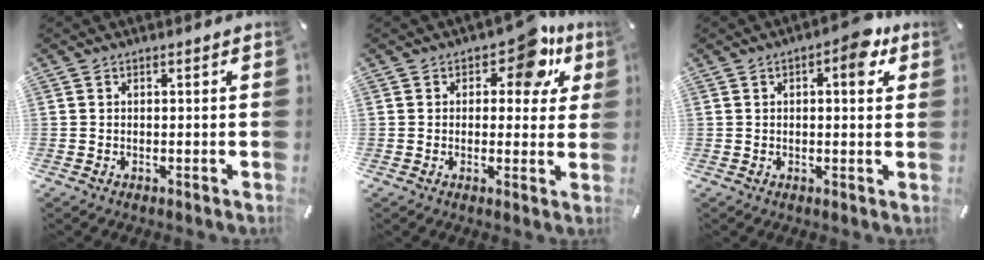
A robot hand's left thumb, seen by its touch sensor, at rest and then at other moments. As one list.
[{"total": 10.1, "force": [5.7, 5.4, 6.3], "torque": [-0.068, -0.032, 0.091]}, {"total": 7.1, "force": [2.5, 3.3, 5.8], "torque": [-0.060, -0.008, 0.031]}]